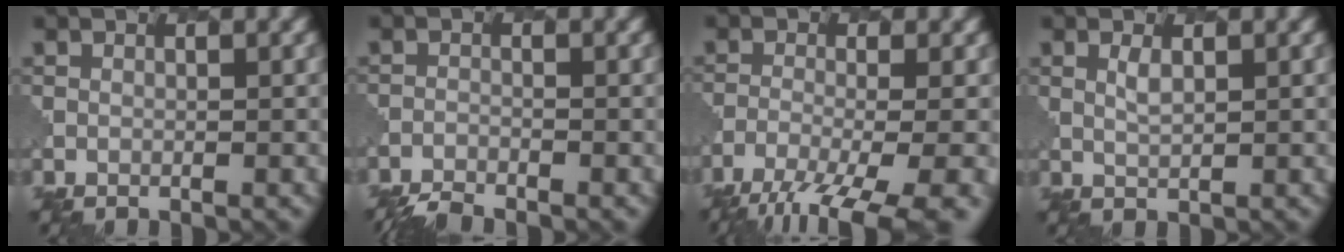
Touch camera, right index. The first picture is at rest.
{"total": 2.7, "force": [-2.6, 0.2, 0.5], "torque": [-0.016, -0.011, -0.051]}
{"total": 9.9, "force": [-6.9, 2.5, 6.7], "torque": [-0.118, -0.032, -0.103]}
{"total": 1.1, "force": [0.9, 0.2, 0.5], "torque": [-0.014, -0.002, 0.021]}